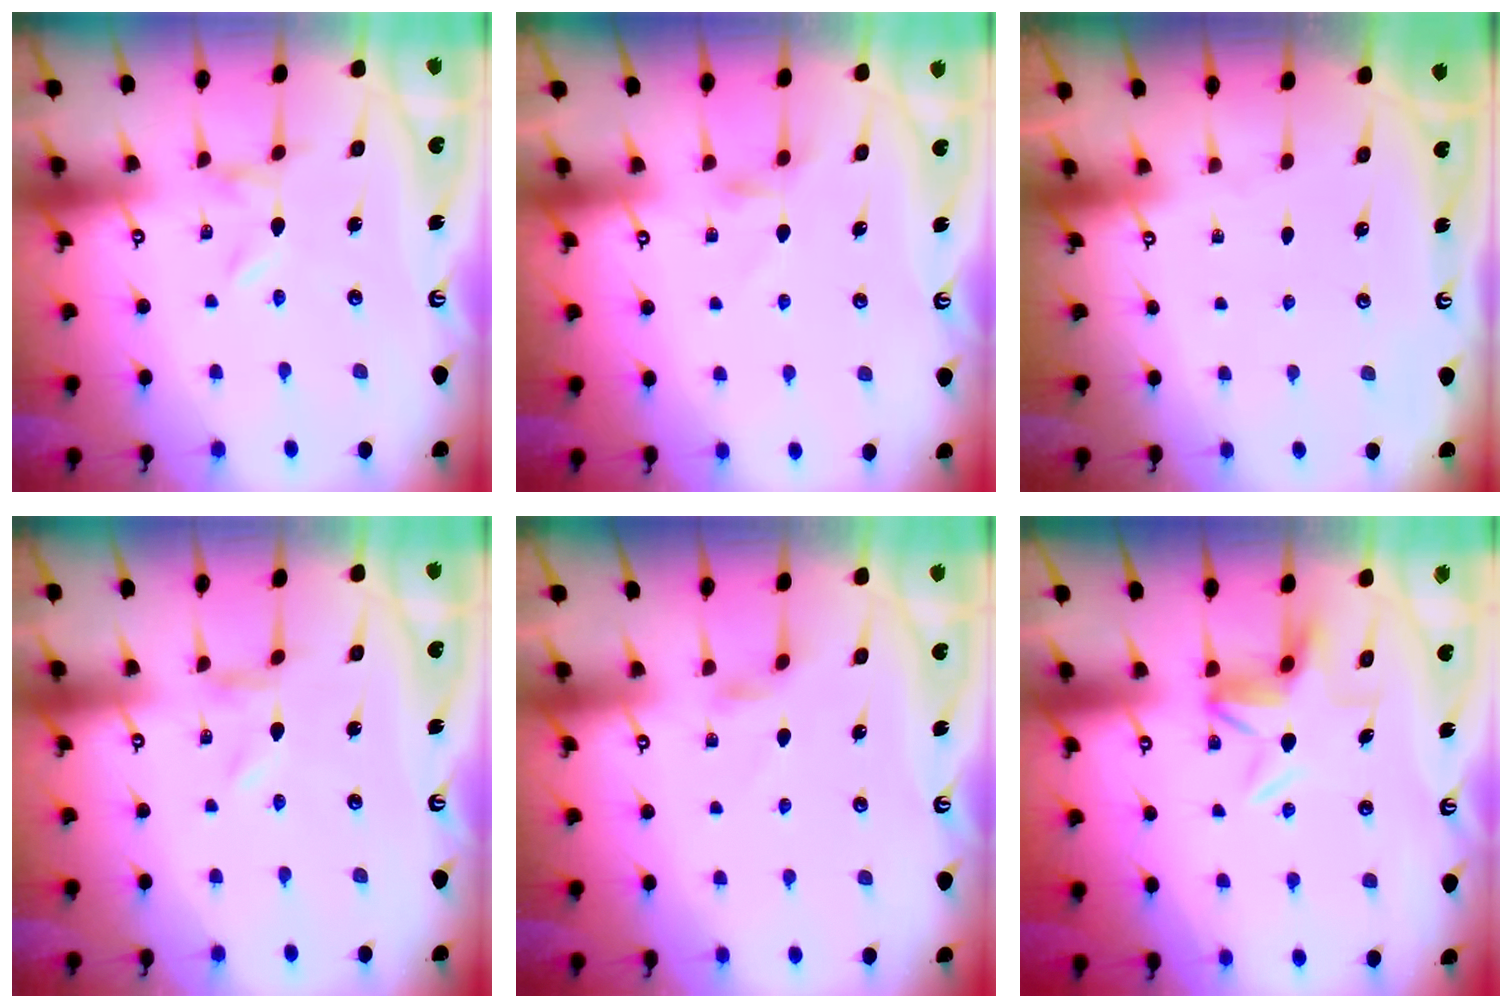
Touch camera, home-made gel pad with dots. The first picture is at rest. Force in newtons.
{"total": 5.2, "press": 5.2, "slide": 0.4}
{"total": 0.0}
{"total": 0.0}
{"total": 3.0, "press": 3.0, "slide": 0.3}
{"total": 6.6, "press": 6.3, "slide": 1.7}